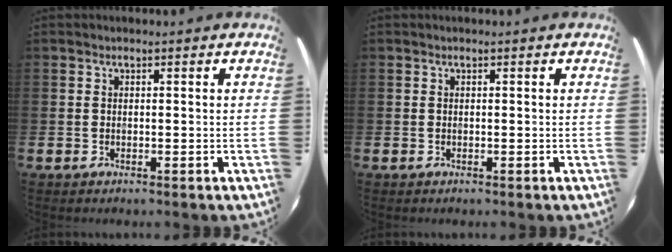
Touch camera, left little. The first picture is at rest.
{"total": 0.0}